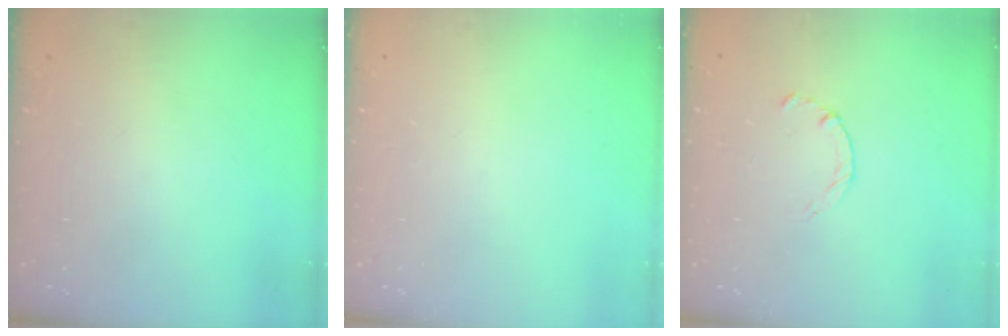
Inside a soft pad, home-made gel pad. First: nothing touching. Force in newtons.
{"total": 0.0}
{"total": 1.8, "press": 1.7, "slide": 0.3}